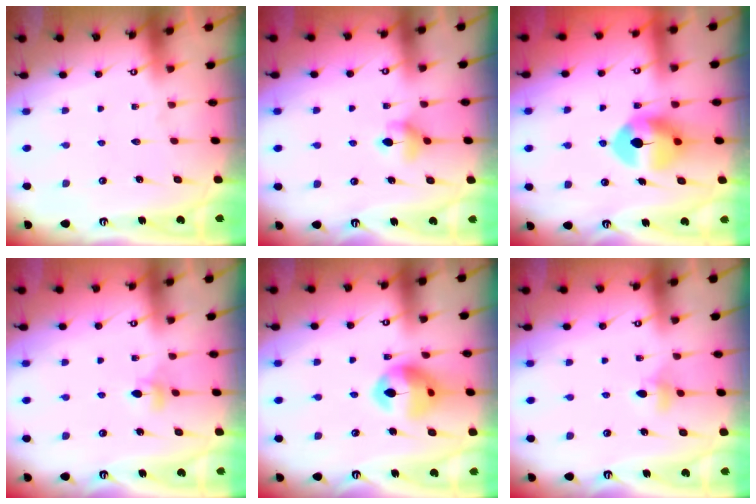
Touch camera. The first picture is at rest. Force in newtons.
{"total": 5.5, "press": 5.4, "slide": 0.7}
{"total": 9.1, "press": 9.0, "slide": 1.3}
{"total": 4.0, "press": 3.9, "slide": 0.6}
{"total": 14.3, "press": 14.2, "slide": 1.7}
{"total": 4.6, "press": 4.4, "slide": 1.0}